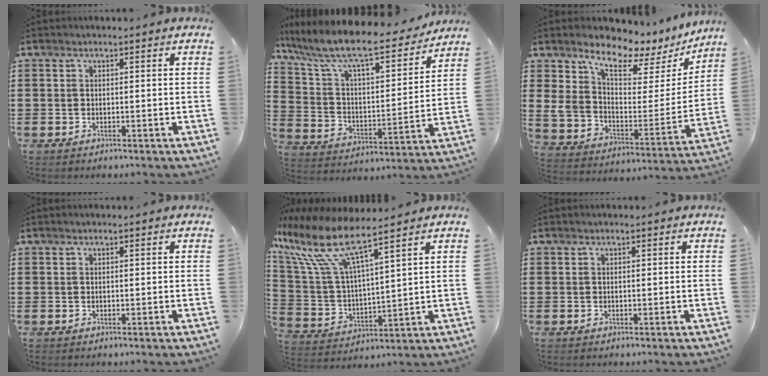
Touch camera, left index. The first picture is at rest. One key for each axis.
{"total": 10.7, "fx": 9.0, "fy": 1.4, "fz": 5.5, "tx": -0.146, "ty": -0.061, "tz": 0.151}
{"total": 7.5, "fx": 6.1, "fy": 3.5, "fz": 2.8, "tx": -0.082, "ty": -0.044, "tz": 0.104}
{"total": 0.0}
{"total": 11.1, "fx": 8.0, "fy": 2.3, "fz": 7.4, "tx": -0.193, "ty": -0.048, "tz": 0.131}
{"total": 0.0}